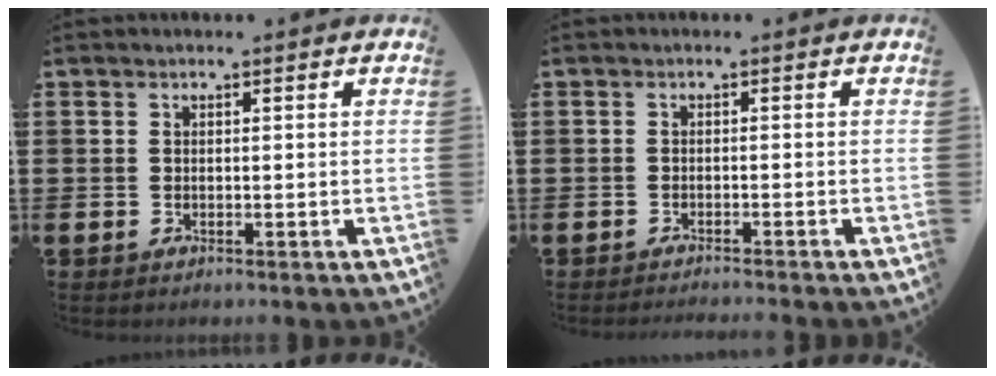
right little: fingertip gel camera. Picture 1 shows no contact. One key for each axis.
{"total": 0.9, "fx": -0.9, "fy": -0.3, "fz": 0.1, "tx": 0.000, "ty": 0.000, "tz": -0.018}